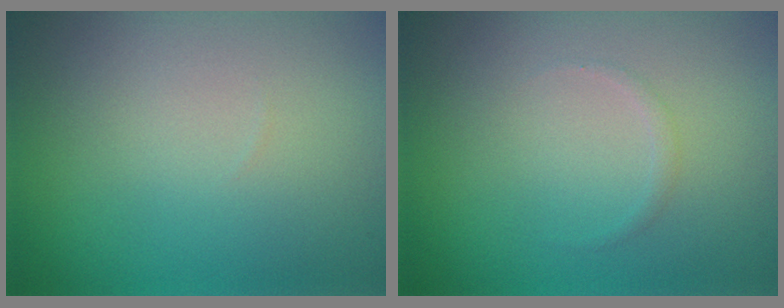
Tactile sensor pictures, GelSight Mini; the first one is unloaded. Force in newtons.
{"total": 0.5, "press": 0.5, "slide": 0.0}